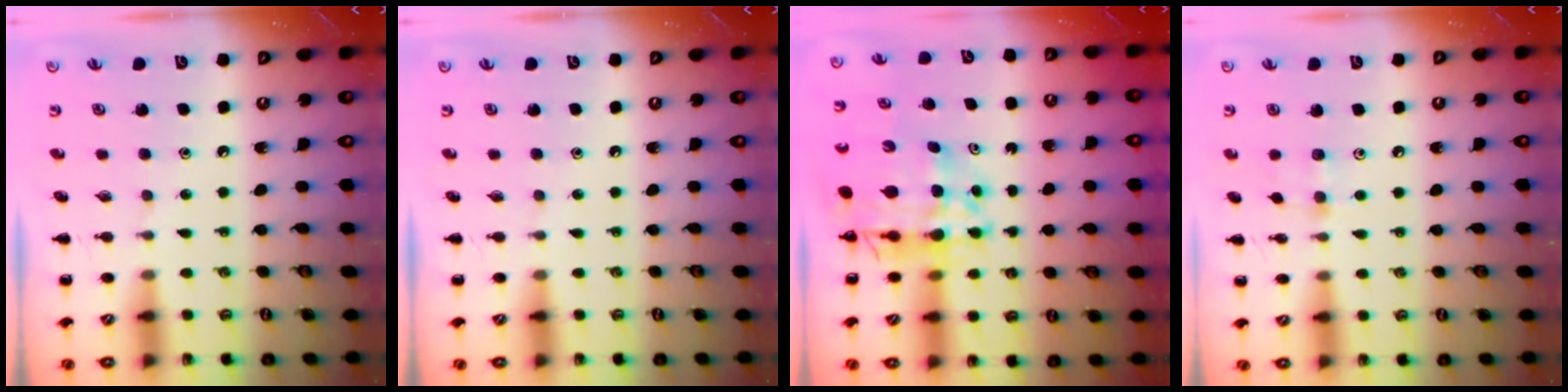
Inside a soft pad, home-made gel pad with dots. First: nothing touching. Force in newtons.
{"total": 0.0}
{"total": 14.9, "press": 14.4, "slide": 4.1}
{"total": 5.1, "press": 4.8, "slide": 1.5}